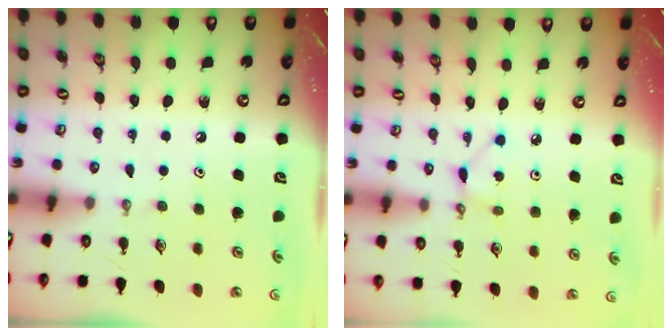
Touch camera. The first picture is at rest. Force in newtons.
{"total": 2.2, "press": 2.2, "slide": 0.1}